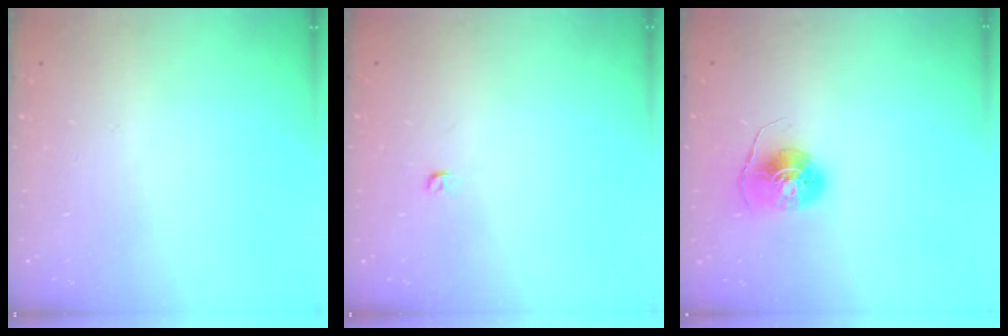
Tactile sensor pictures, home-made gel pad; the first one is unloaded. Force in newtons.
{"total": 3.1, "press": 3.1, "slide": 0.5}
{"total": 6.8, "press": 6.8, "slide": 0.4}